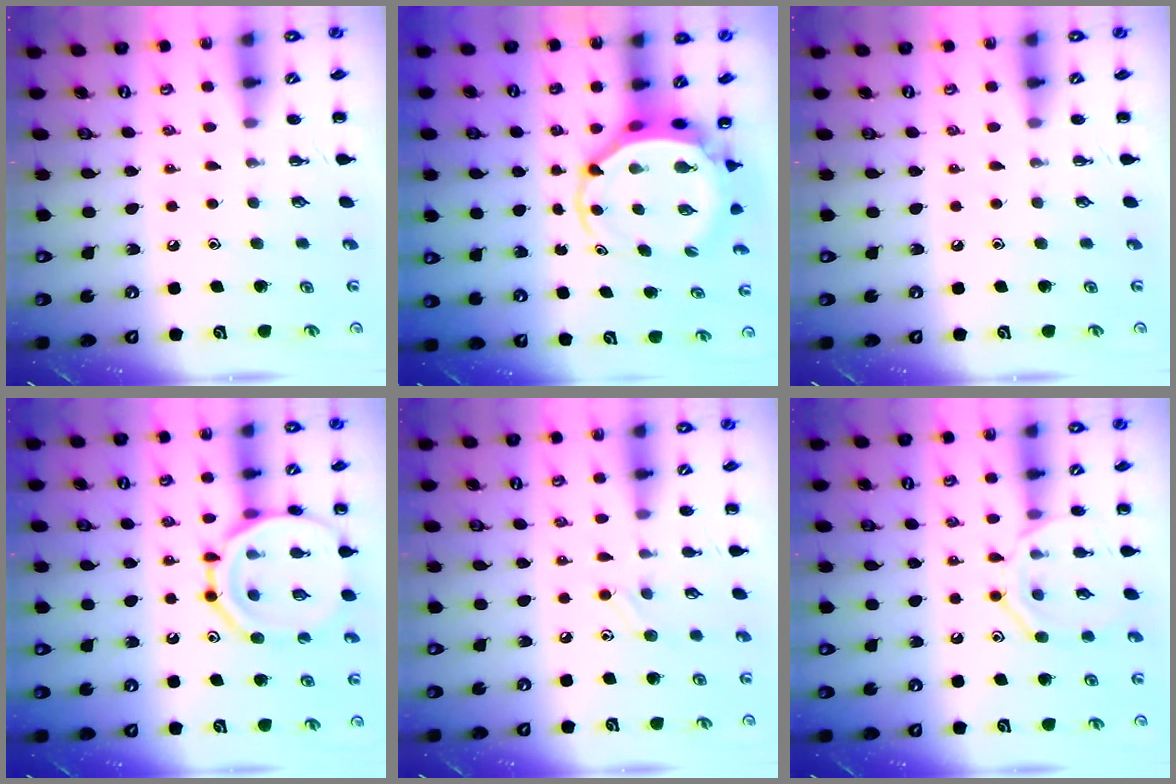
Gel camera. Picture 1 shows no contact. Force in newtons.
{"total": 5.3, "press": 5.0, "slide": 1.7}
{"total": 0.0}
{"total": 15.9, "press": 15.7, "slide": 1.9}
{"total": 7.2, "press": 7.0, "slide": 1.8}
{"total": 11.4, "press": 11.3, "slide": 1.3}